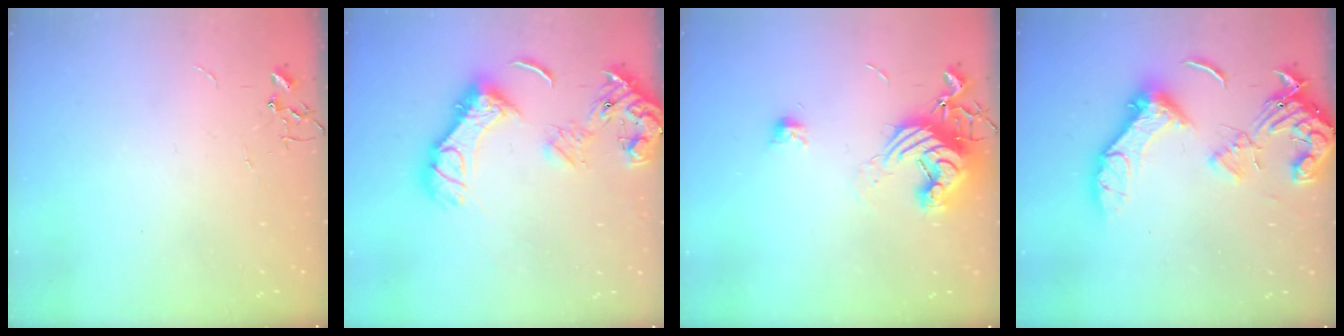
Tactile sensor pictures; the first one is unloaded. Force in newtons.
{"total": 18.4, "press": 18.3, "slide": 2.3}
{"total": 12.9, "press": 12.9, "slide": 1.2}
{"total": 17.6, "press": 17.6, "slide": 1.5}